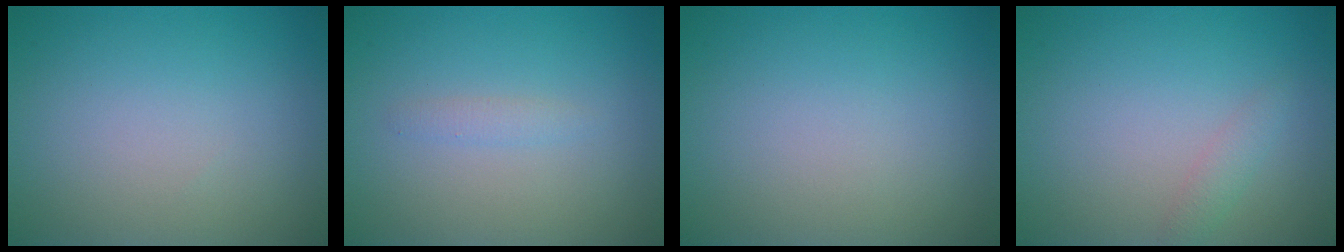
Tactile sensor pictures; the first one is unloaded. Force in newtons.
{"total": 0.9, "press": 0.9, "slide": 0.0}
{"total": 0.0}
{"total": 1.2, "press": 1.2, "slide": 0.1}